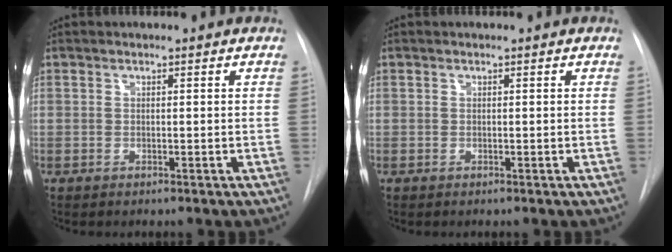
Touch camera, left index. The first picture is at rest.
{"total": 0.0}